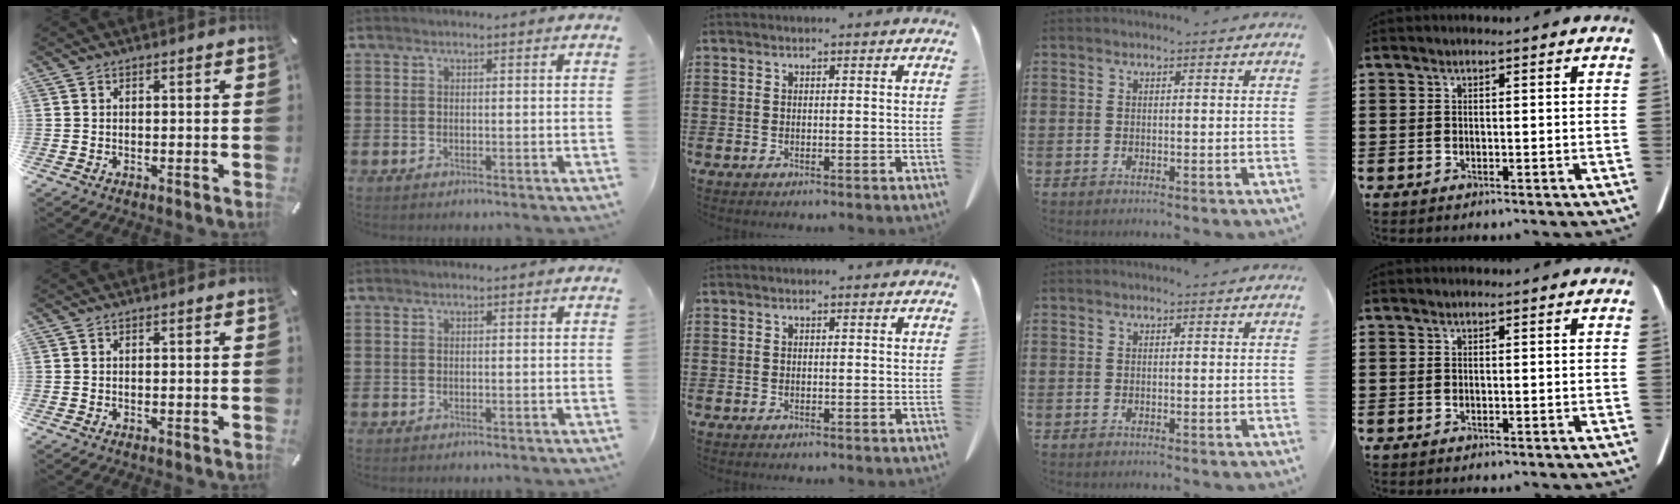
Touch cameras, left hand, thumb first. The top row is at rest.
{}